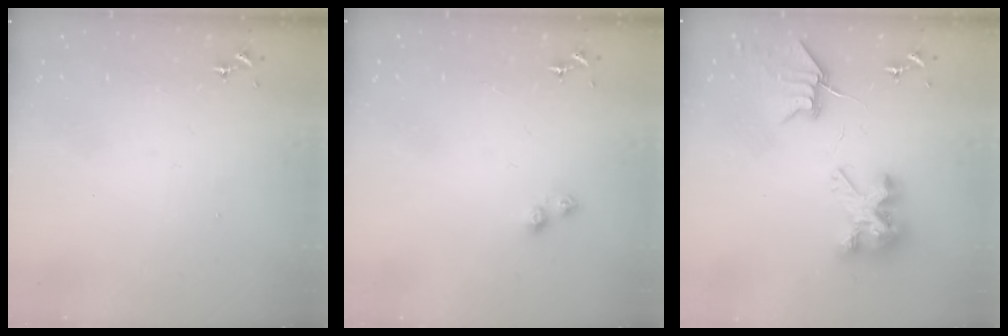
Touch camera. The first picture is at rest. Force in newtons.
{"total": 3.4, "press": 3.4, "slide": 0.4}
{"total": 8.1, "press": 8.0, "slide": 1.3}